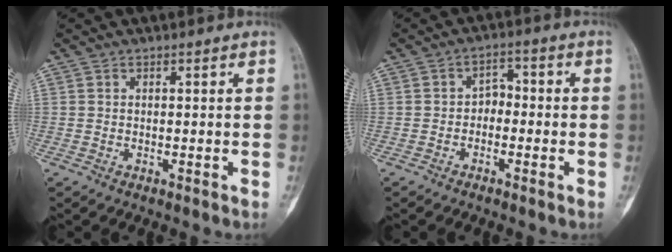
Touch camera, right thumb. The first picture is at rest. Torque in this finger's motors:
{"motor_torque": [-0.55, -0.17, 0.02, 0.04, 0.11]}